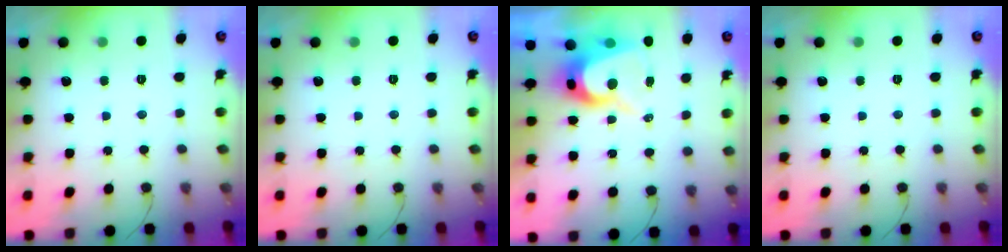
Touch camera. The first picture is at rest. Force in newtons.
{"total": 0.0}
{"total": 10.1, "press": 10.1, "slide": 0.7}
{"total": 0.0}